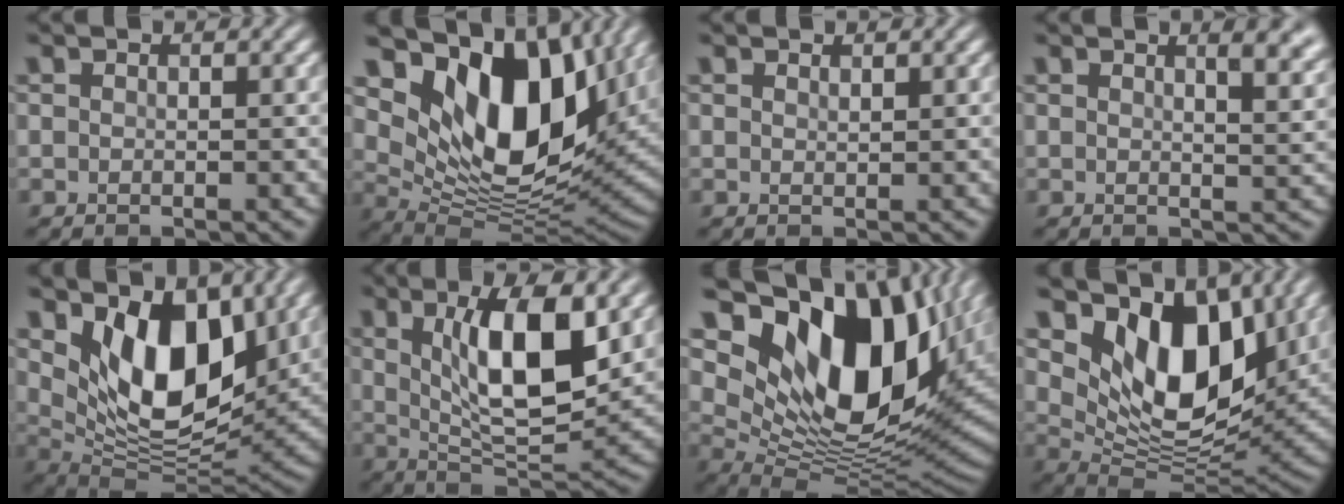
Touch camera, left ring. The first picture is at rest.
{"total": 14.4, "force": [6.7, 7.7, 10.1], "torque": [-0.167, -0.002, 0.118]}
{"total": 0.5, "force": [0.5, 0.1, 0.2], "torque": [-0.003, -0.003, 0.011]}
{"total": 5.5, "force": [3.1, 2.3, 3.8], "torque": [-0.015, 0.025, 0.023]}
{"total": 10.6, "force": [3.8, 5.7, 8.1], "torque": [-0.130, -0.022, 0.065]}
{"total": 9.7, "force": [2.6, 3.3, 8.8], "torque": [-0.145, -0.009, 0.048]}
{"total": 17.0, "force": [7.5, 9.3, 12.1], "torque": [-0.209, 0.007, 0.134]}
{"total": 11.3, "force": [5.0, 6.2, 8.0], "torque": [-0.132, -0.013, 0.088]}